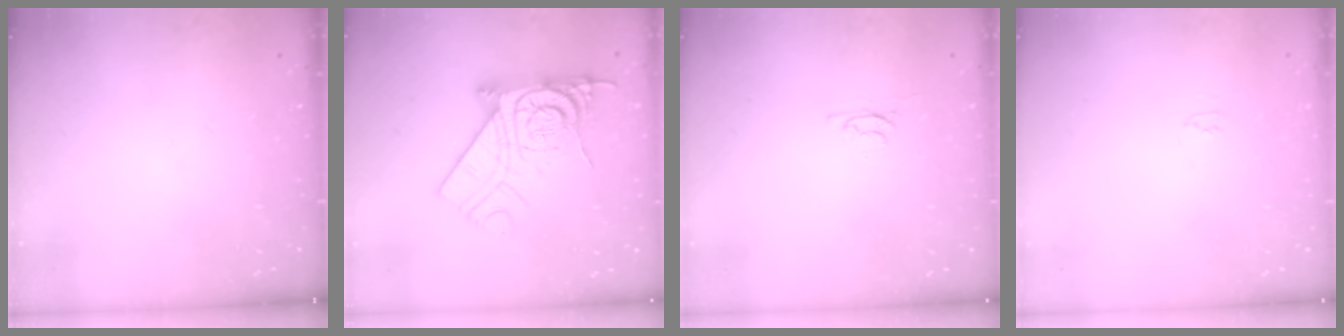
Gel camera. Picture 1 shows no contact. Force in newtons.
{"total": 19.7, "press": 19.6, "slide": 1.7}
{"total": 3.1, "press": 3.0, "slide": 0.4}
{"total": 2.0, "press": 2.0, "slide": 0.3}